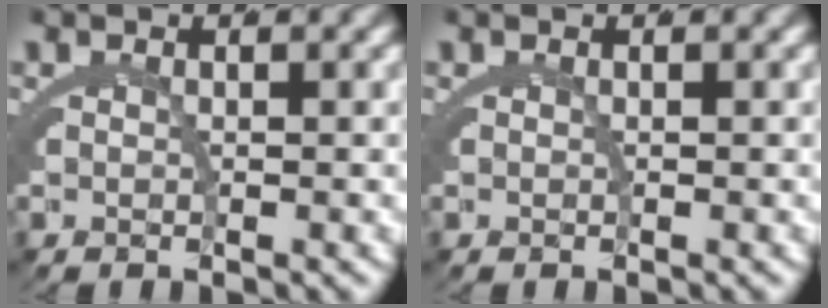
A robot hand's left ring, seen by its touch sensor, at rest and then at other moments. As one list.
[{"total": 0.0}]